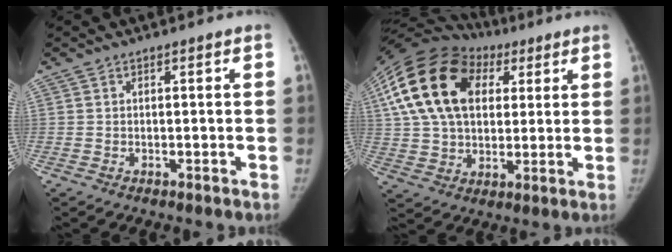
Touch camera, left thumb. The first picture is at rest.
{"total": 23.7, "force": [7.5, 16.1, 15.6], "torque": [-0.292, 0.031, 0.129]}